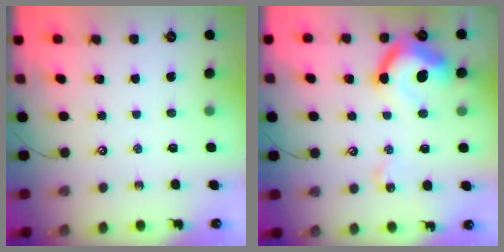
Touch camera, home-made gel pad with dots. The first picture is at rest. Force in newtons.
{"total": 14.1, "press": 14.0, "slide": 1.6}